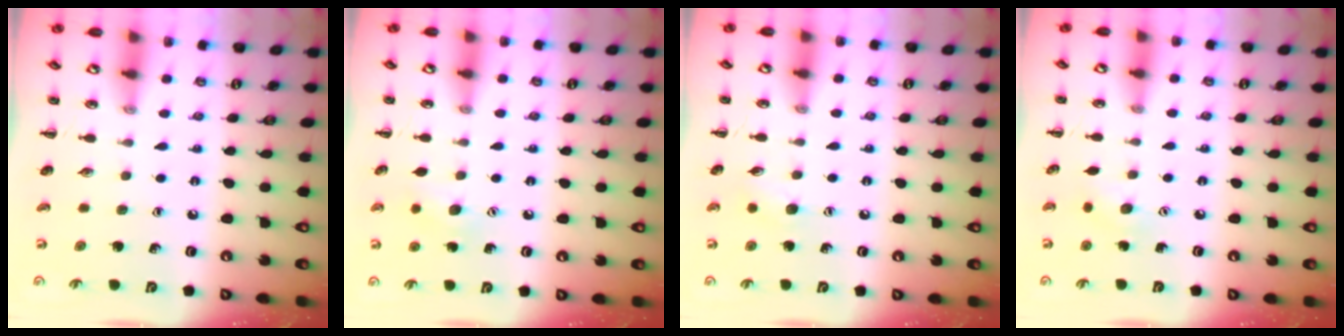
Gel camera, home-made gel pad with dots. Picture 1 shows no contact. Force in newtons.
{"total": 7.6, "press": 7.4, "slide": 1.9}
{"total": 5.8, "press": 5.6, "slide": 1.4}
{"total": 3.9, "press": 3.7, "slide": 1.0}